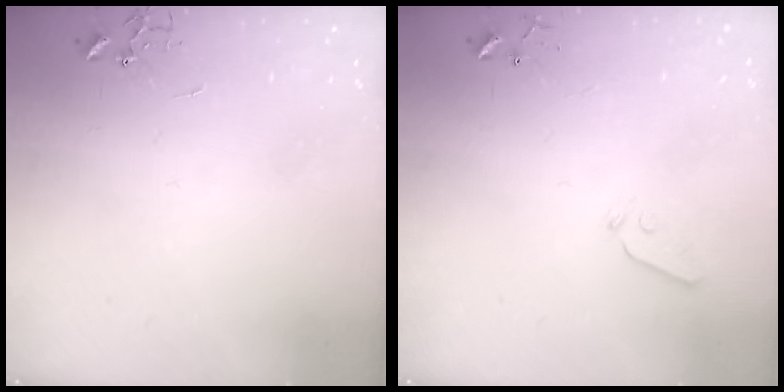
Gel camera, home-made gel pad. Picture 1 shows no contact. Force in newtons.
{"total": 3.7, "press": 3.6, "slide": 0.6}